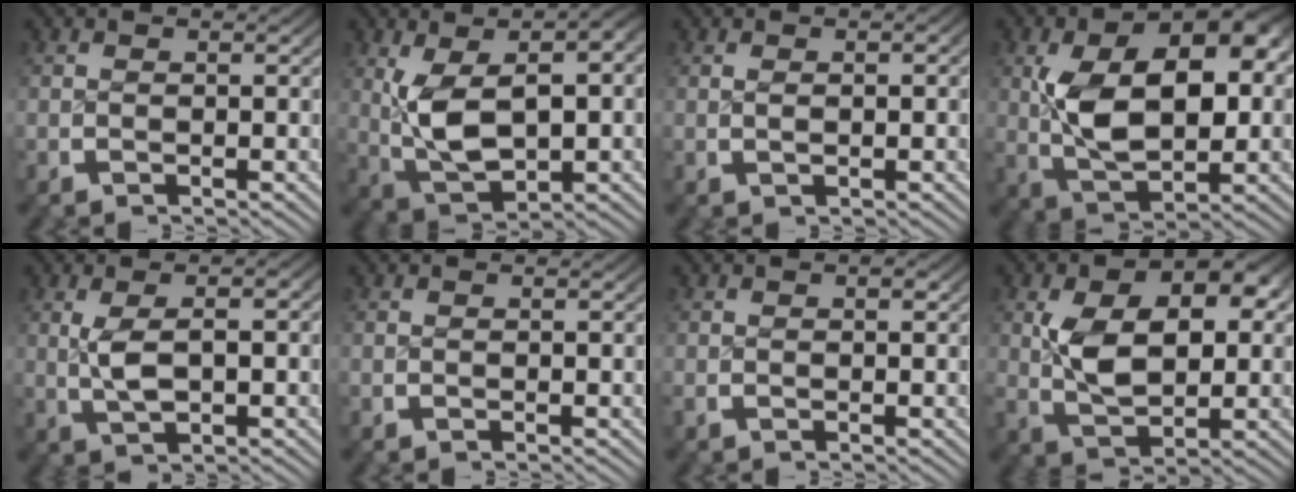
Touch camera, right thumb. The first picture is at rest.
{"total": 10.6, "force": [0.8, 6.0, 8.7], "torque": [-0.152, -0.002, 0.024]}
{"total": 0.9, "force": [0.1, 0.3, 0.9], "torque": [-0.015, -0.006, 0.005]}
{"total": 11.5, "force": [0.8, 6.8, 9.2], "torque": [-0.179, -0.016, 0.024]}
{"total": 4.0, "force": [0.1, 1.7, 3.6], "torque": [-0.073, -0.004, 0.014]}
{"total": 0.0}
{"total": 0.6, "force": [0.1, 0.4, 0.5], "torque": [-0.009, -0.001, 0.000]}
{"total": 8.4, "force": [0.6, 5.4, 6.5], "torque": [-0.127, -0.017, 0.020]}